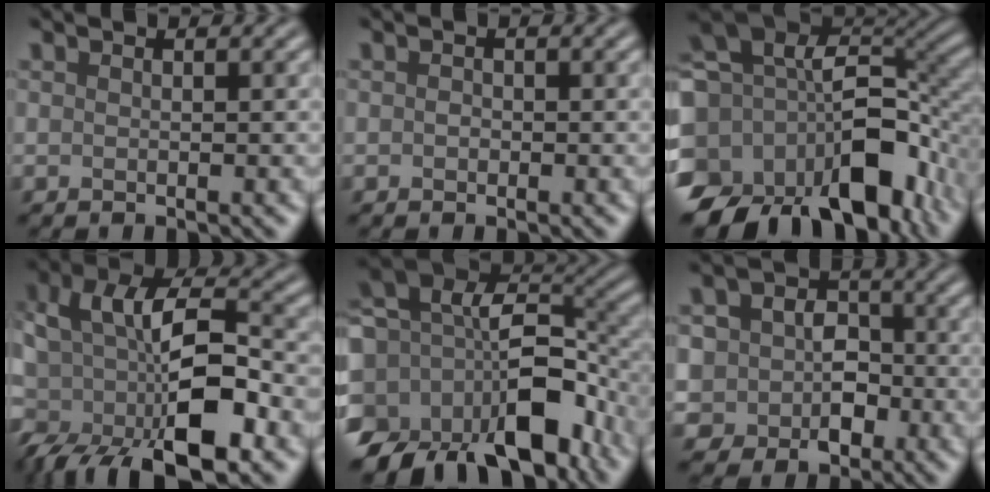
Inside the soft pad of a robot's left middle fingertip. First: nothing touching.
{"total": 0.6, "force": [-0.1, 0.5, 0.3], "torque": [-0.003, -0.004, -0.003]}
{"total": 16.7, "force": [-6.1, 10.7, 11.3], "torque": [-0.227, -0.017, -0.093]}
{"total": 12.4, "force": [-4.8, 5.8, 9.9], "torque": [-0.198, -0.015, -0.082]}
{"total": 15.2, "force": [-5.9, 9.7, 10.0], "torque": [-0.193, -0.012, -0.097]}
{"total": 6.6, "force": [-0.8, 5.8, 3.0], "torque": [-0.040, 0.012, -0.034]}